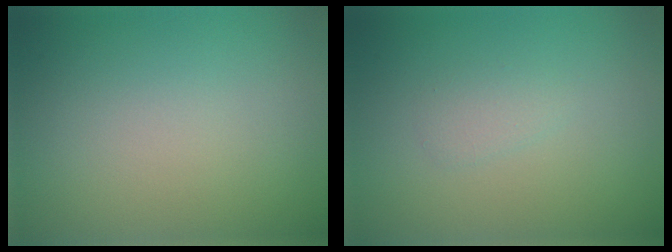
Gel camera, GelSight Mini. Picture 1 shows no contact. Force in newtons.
{"total": 1.0, "press": 1.0, "slide": 0.1}